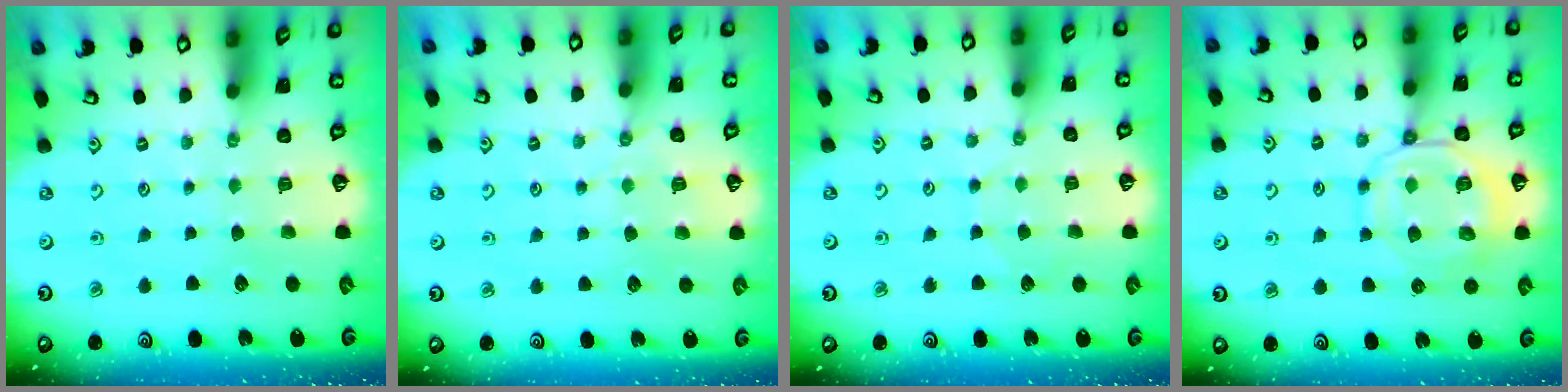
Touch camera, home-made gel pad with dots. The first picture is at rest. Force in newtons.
{"total": 2.5, "press": 2.5, "slide": 0.4}
{"total": 4.7, "press": 4.6, "slide": 0.5}
{"total": 10.2, "press": 10.1, "slide": 1.3}